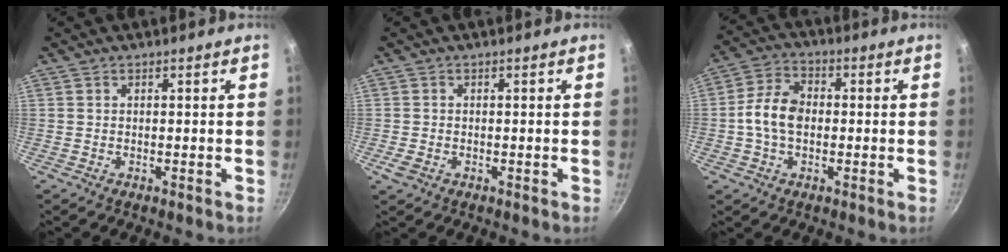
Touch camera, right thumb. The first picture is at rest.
{"total": 2.1, "force": [-0.8, 1.5, 1.2], "torque": [-0.022, -0.001, -0.013]}
{"total": 8.5, "force": [-0.5, 5.9, 6.1], "torque": [-0.105, 0.024, -0.021]}